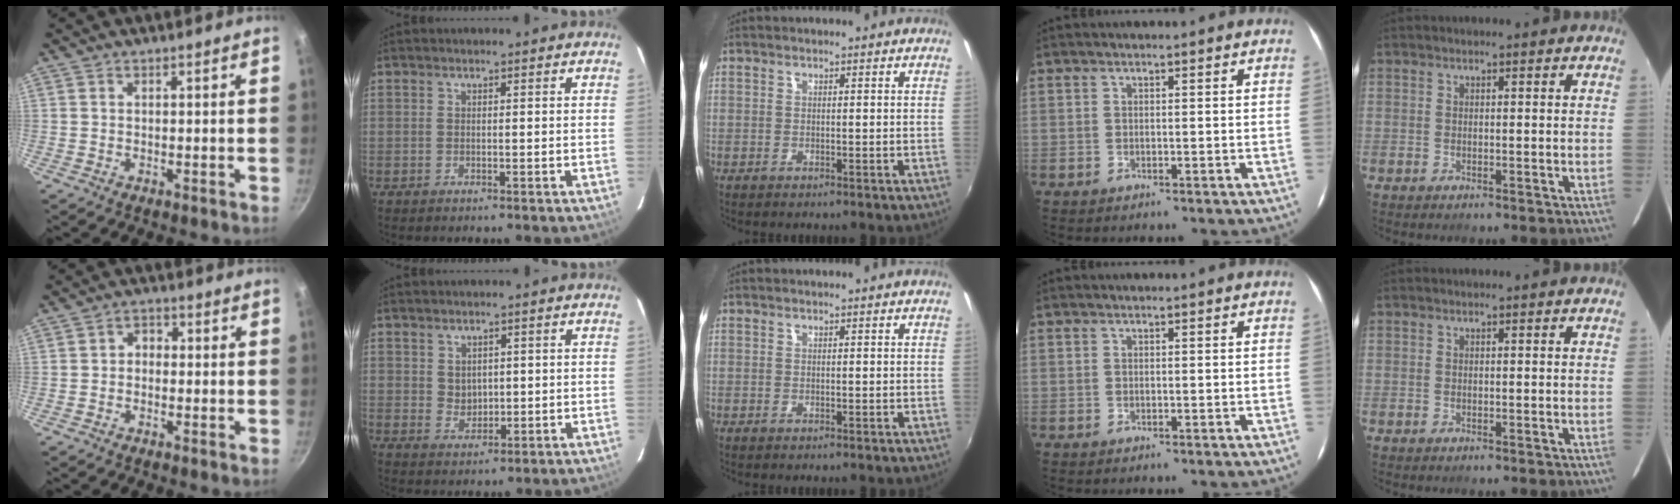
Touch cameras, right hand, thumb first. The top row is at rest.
{"thumb": {"total": 2.9, "force": [-0.3, 2.4, 1.6], "torque": [-0.011, 0.011, -0.013]}, "index": {"total": 3.2, "force": [1.0, 2.7, 1.4], "torque": [-0.020, 0.003, 0.026]}}